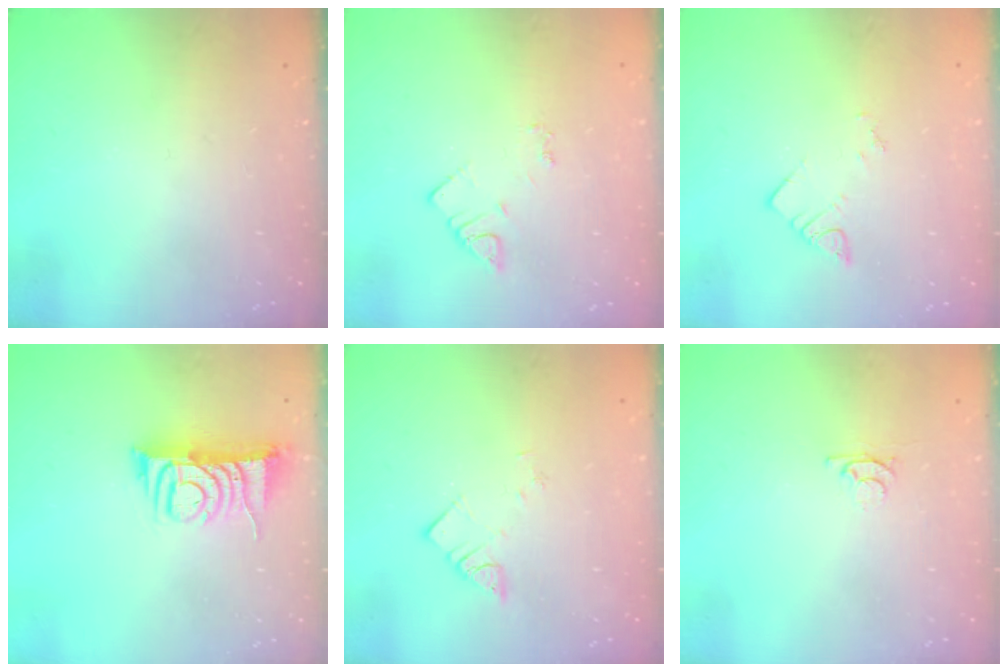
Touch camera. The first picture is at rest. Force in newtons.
{"total": 2.9, "press": 2.9, "slide": 0.3}
{"total": 3.6, "press": 3.6, "slide": 0.1}
{"total": 8.5, "press": 8.4, "slide": 0.4}
{"total": 3.7, "press": 3.7, "slide": 0.1}
{"total": 3.1, "press": 3.0, "slide": 0.4}